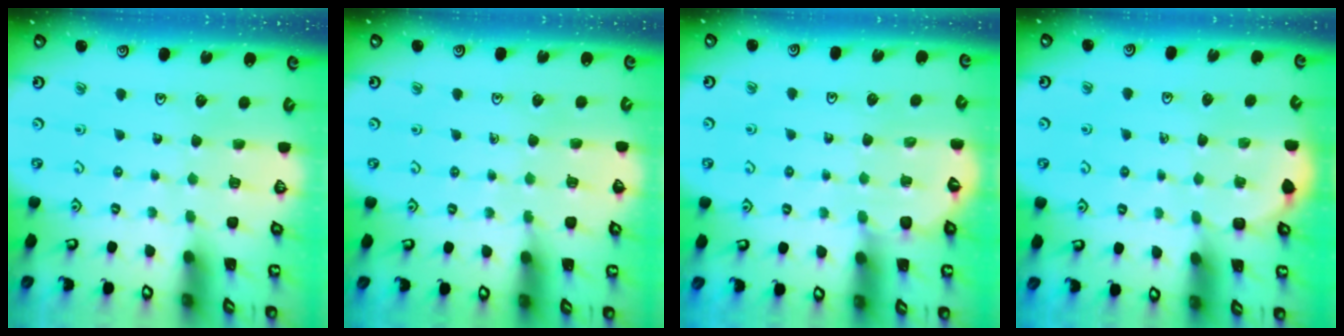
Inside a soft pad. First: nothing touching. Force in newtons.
{"total": 2.7, "press": 2.7, "slide": 0.4}
{"total": 4.9, "press": 4.5, "slide": 2.0}
{"total": 3.0, "press": 2.9, "slide": 0.9}